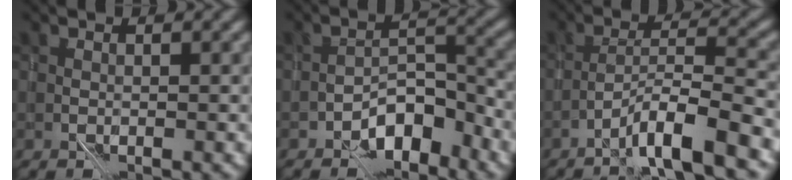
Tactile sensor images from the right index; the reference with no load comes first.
{"total": 5.4, "force": [-3.9, 2.2, 3.1], "torque": [-0.031, 0.014, -0.068]}
{"total": 5.3, "force": [-3.6, -0.1, 3.9], "torque": [-0.055, 0.022, -0.066]}